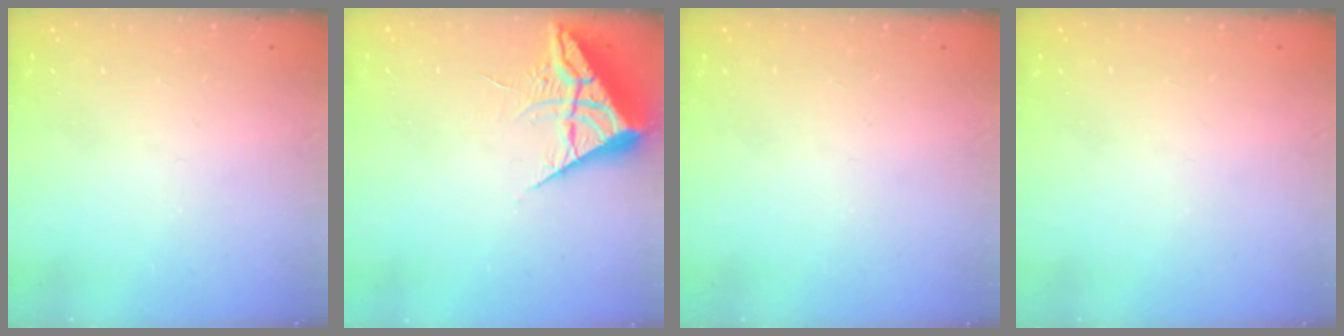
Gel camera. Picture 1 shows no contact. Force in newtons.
{"total": 7.1, "press": 7.1, "slide": 0.4}
{"total": 0.0}
{"total": 0.0}